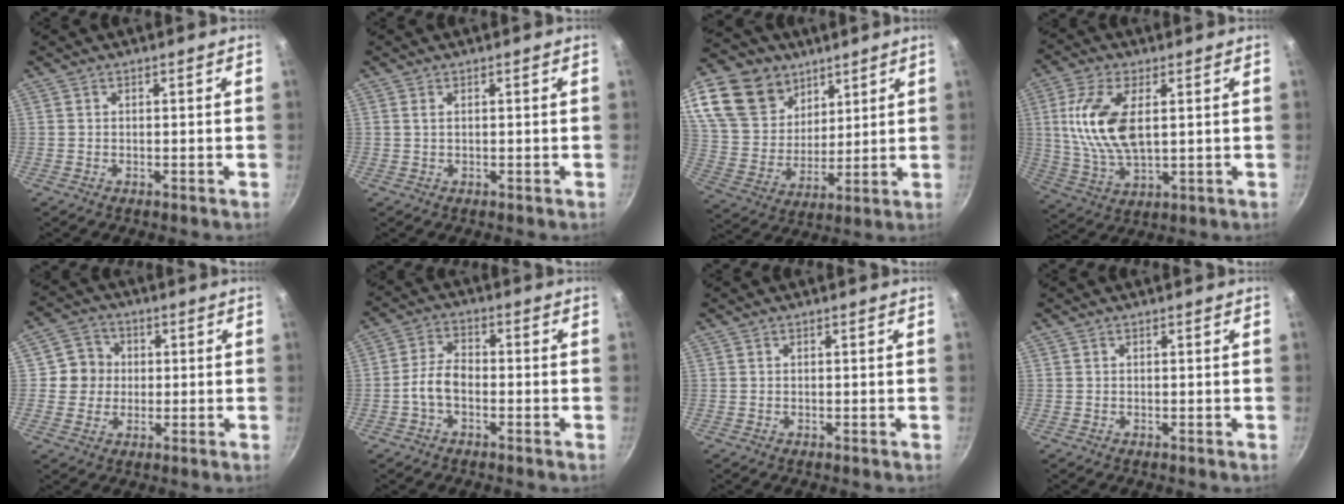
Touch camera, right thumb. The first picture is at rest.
{"total": 0.8, "force": [0.3, 0.3, 0.6], "torque": [-0.012, 0.001, 0.004]}
{"total": 21.6, "force": [11.6, 15.4, 9.8], "torque": [-0.182, -0.044, 0.219]}
{"total": 13.3, "force": [2.5, 6.6, 11.3], "torque": [-0.223, -0.007, 0.051]}
{"total": 6.5, "force": [0.6, 6.2, 1.7], "torque": [0.012, 0.006, -0.004]}
{"total": 5.3, "force": [-1.9, 3.0, 3.9], "torque": [-0.072, 0.027, -0.045]}
{"total": 0.0}
{"total": 0.0}